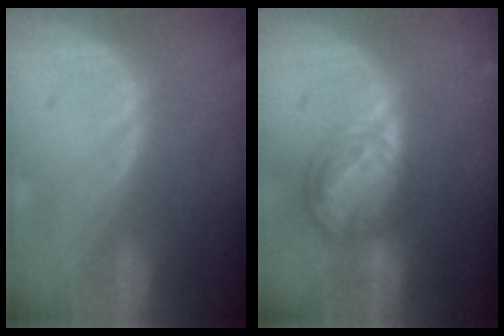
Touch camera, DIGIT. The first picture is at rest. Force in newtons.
{"total": 8.3, "press": 7.1, "slide": 4.4}